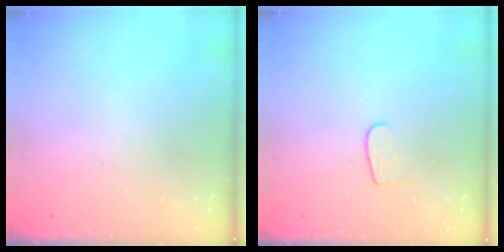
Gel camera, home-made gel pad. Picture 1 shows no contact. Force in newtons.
{"total": 3.9, "press": 3.9, "slide": 0.4}